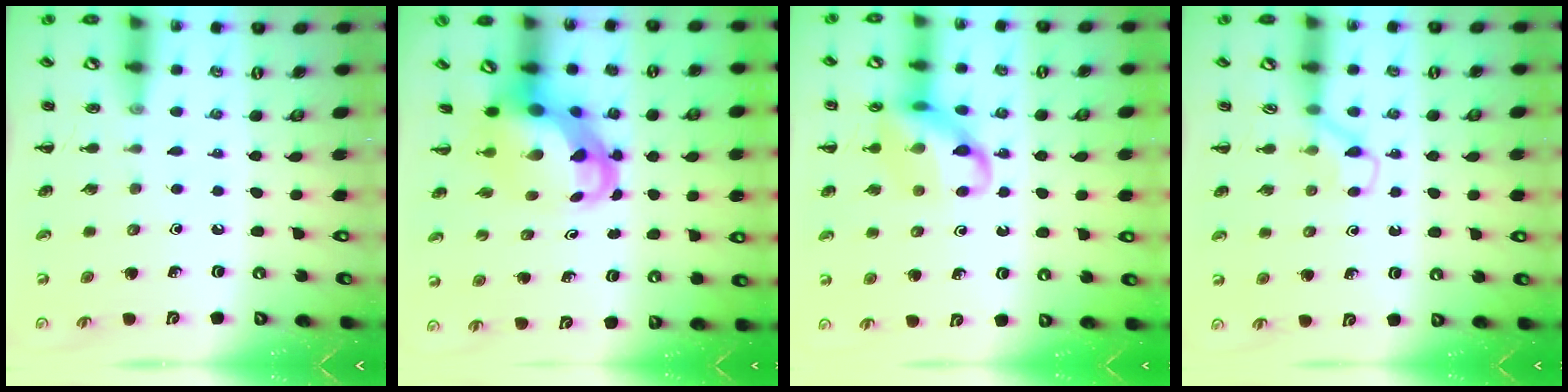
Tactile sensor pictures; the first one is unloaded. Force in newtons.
{"total": 5.7, "press": 5.5, "slide": 1.5}
{"total": 12.4, "press": 12.2, "slide": 2.0}
{"total": 3.5, "press": 3.3, "slide": 1.2}